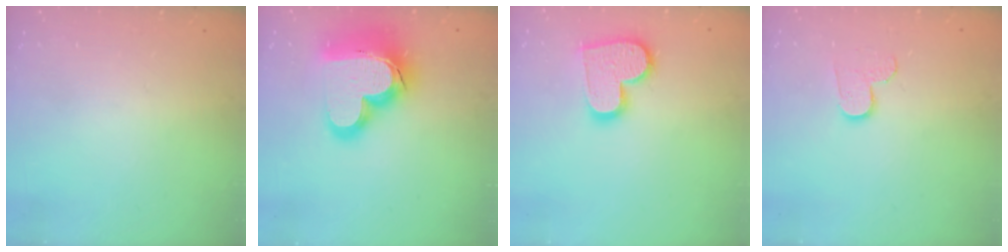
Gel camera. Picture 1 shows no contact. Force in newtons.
{"total": 20.9, "press": 20.8, "slide": 1.9}
{"total": 13.8, "press": 13.8, "slide": 1.1}
{"total": 6.3, "press": 6.3, "slide": 0.5}